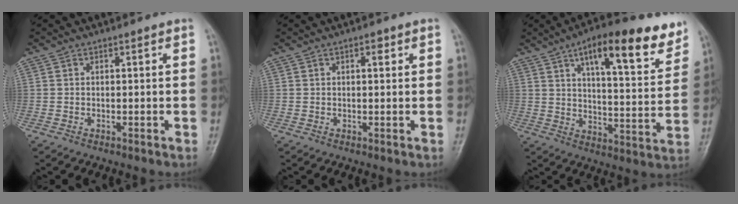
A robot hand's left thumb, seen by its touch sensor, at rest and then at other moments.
{"total": 1.5, "force": [0.7, 0.7, 1.2], "torque": [-0.013, 0.001, 0.007]}
{"total": 18.3, "force": [10.8, 6.1, 13.5], "torque": [-0.155, -0.041, 0.158]}